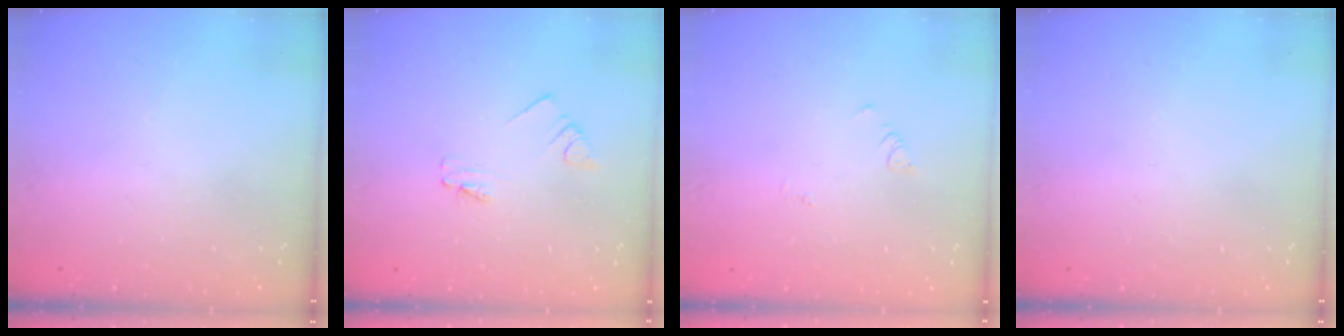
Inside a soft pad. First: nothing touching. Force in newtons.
{"total": 1.1, "press": 1.1, "slide": 0.0}
{"total": 1.9, "press": 1.9, "slide": 0.4}
{"total": 0.0}